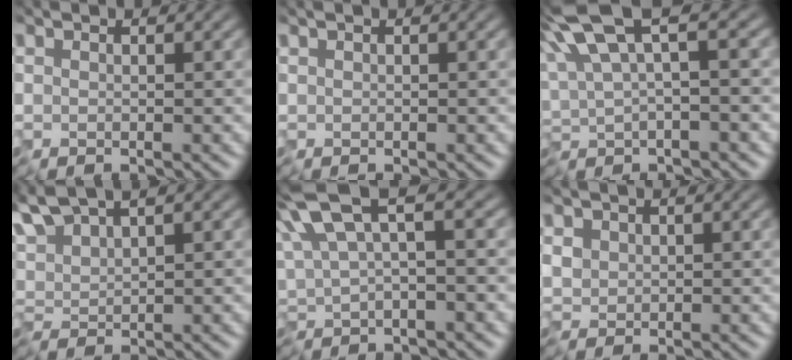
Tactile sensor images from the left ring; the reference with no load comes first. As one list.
[{"total": 0.8, "force": [0.3, 0.4, 0.6], "torque": [-0.008, 0.007, -0.004]}, {"total": 6.9, "force": [2.3, 2.3, 6.1], "torque": [-0.141, 0.014, 0.046]}, {"total": 4.4, "force": [3.2, 1.2, 2.8], "torque": [-0.078, 0.018, 0.062]}, {"total": 6.1, "force": [2.1, 2.1, 5.4], "torque": [-0.129, 0.011, 0.039]}, {"total": 1.5, "force": [0.1, 1.3, 0.7], "torque": [-0.034, -0.003, 0.014]}]